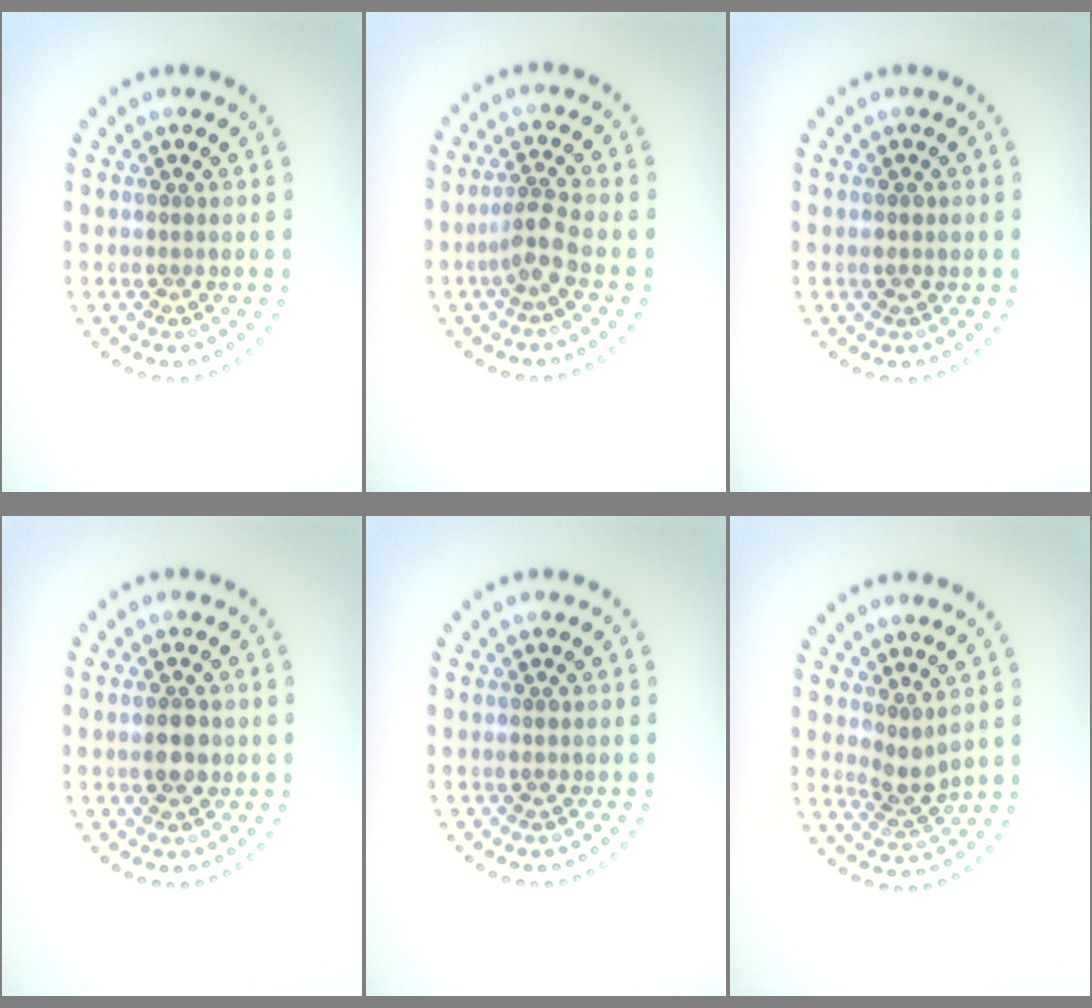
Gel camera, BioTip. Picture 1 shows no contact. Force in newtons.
{"total": 2.6, "press": 1.9, "slide": 1.7}
{"total": 1.1, "press": 1.1, "slide": 0.1}
{"total": 3.0, "press": 3.0, "slide": 0.1}
{"total": 0.9, "press": 0.9, "slide": 0.1}
{"total": 2.4, "press": 2.0, "slide": 1.4}